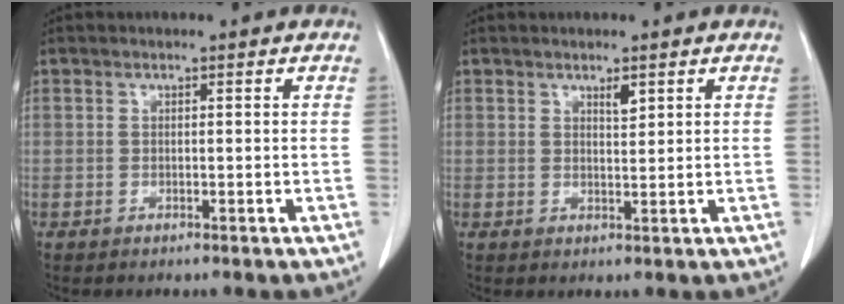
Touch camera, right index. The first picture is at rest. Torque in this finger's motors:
{"motor_torque": [0.03, 0.02, 0.00, 0.02]}